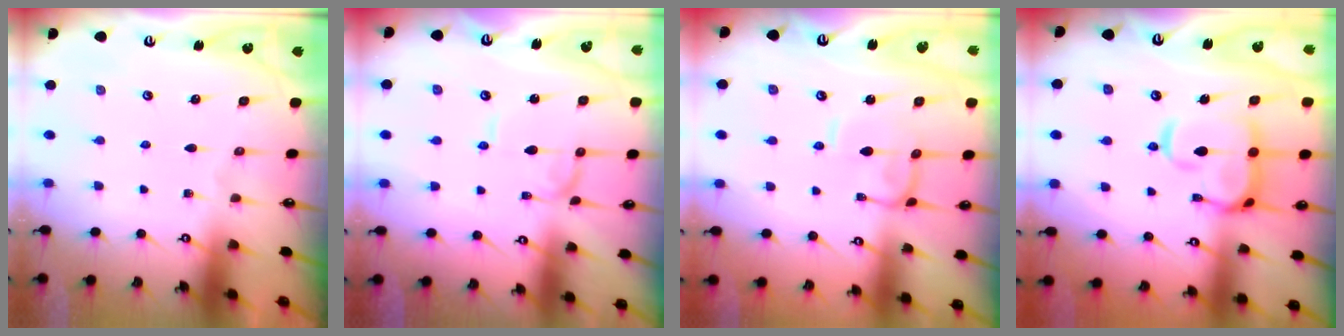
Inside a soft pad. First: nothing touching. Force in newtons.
{"total": 1.1, "press": 1.1, "slide": 0.0}
{"total": 0.8, "press": 0.8, "slide": 0.4}
{"total": 12.2, "press": 12.1, "slide": 1.6}